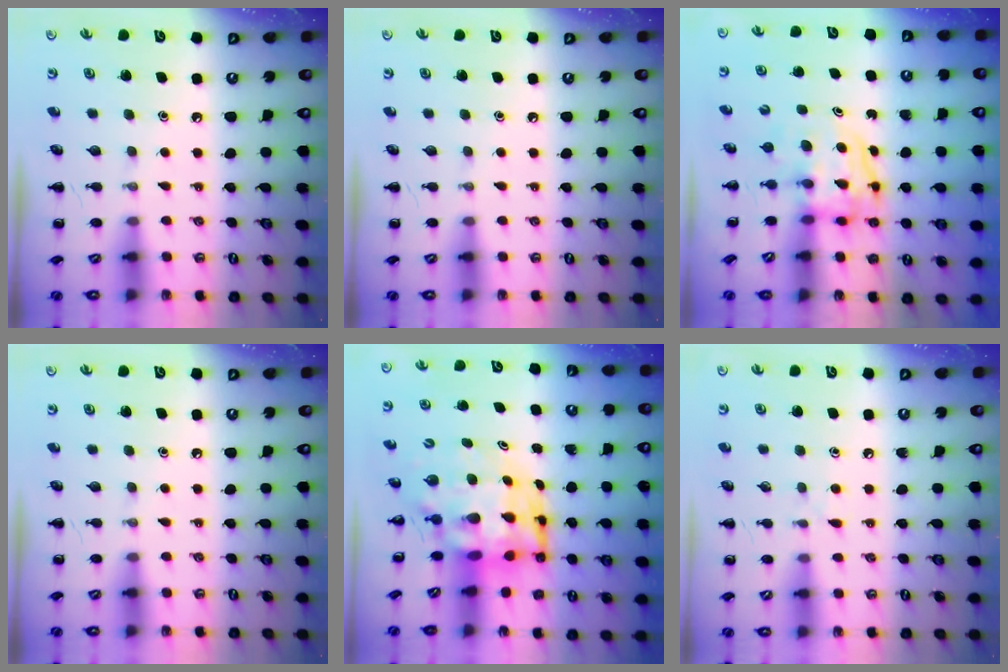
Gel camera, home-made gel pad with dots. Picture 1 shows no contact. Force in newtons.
{"total": 0.0}
{"total": 4.0, "press": 4.0, "slide": 0.4}
{"total": 0.0}
{"total": 7.5, "press": 7.2, "slide": 2.2}
{"total": 3.4, "press": 3.0, "slide": 1.6}